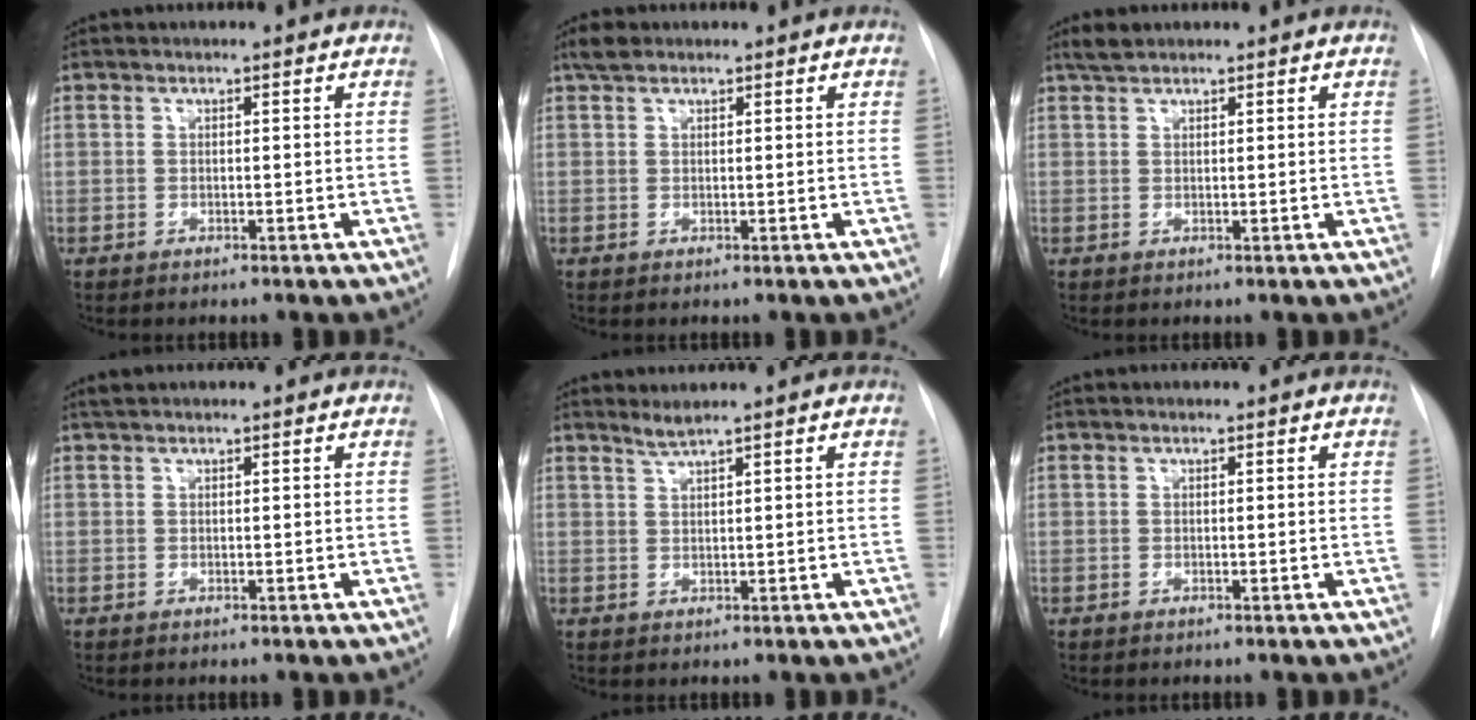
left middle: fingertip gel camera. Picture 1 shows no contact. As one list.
[{"total": 2.0, "force": [1.5, 0.9, 0.9], "torque": [-0.021, 0.011, 0.027]}, {"total": 1.8, "force": [1.6, 0.5, 0.7], "torque": [-0.019, 0.007, 0.033]}, {"total": 0.8, "force": [0.7, 0.1, 0.4], "torque": [-0.014, 0.012, 0.017]}, {"total": 1.6, "force": [1.3, -0.6, 0.6], "torque": [-0.013, -0.001, 0.029]}, {"total": 0.0}]